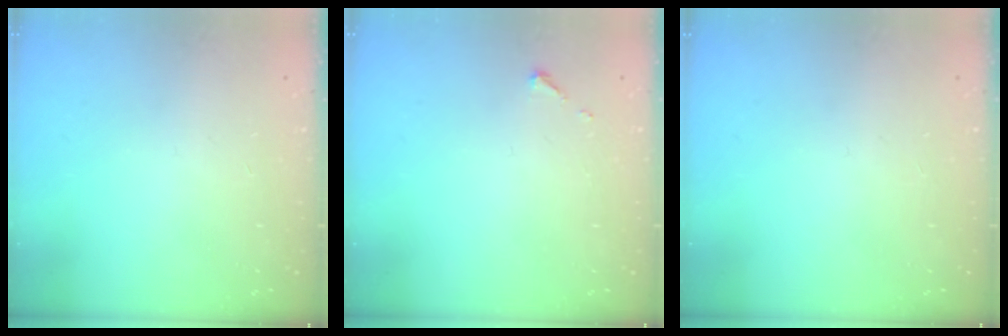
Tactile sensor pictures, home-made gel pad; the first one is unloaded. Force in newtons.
{"total": 2.6, "press": 2.6, "slide": 0.3}
{"total": 0.0}